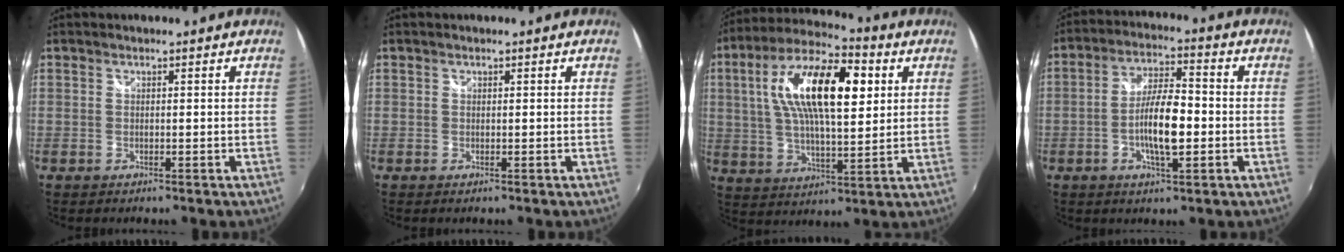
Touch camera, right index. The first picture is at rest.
{"total": 0.0}
{"total": 19.0, "force": [5.1, 7.2, 16.8], "torque": [-0.307, 0.027, 0.082]}
{"total": 9.3, "force": [-2.2, 2.7, 8.6], "torque": [-0.165, 0.005, -0.039]}